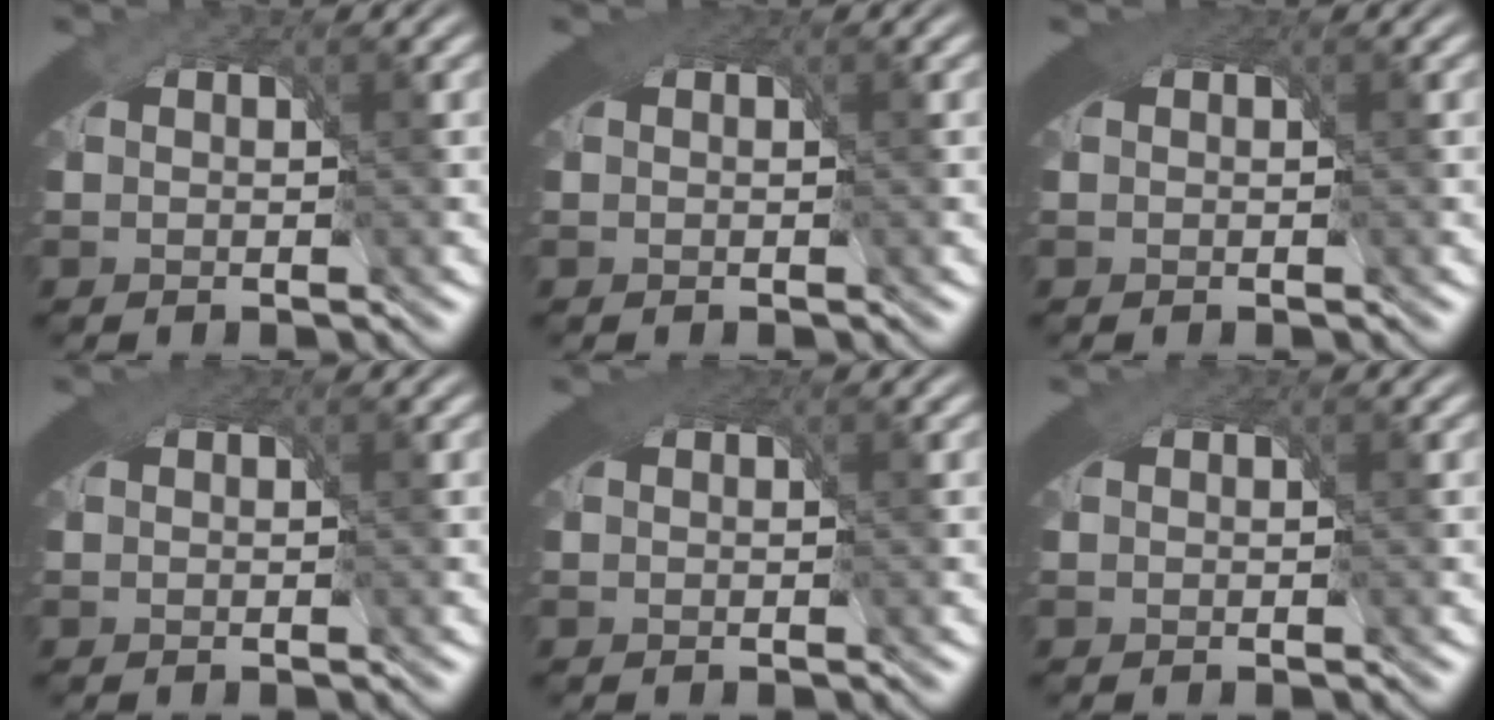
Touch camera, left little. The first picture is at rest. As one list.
[{"total": 1.9, "force": [1.0, 1.0, 1.3], "torque": [-0.024, -0.005, 0.017]}, {"total": 2.0, "force": [1.0, 1.0, 1.4], "torque": [-0.023, -0.004, 0.016]}, {"total": 1.7, "force": [0.9, 1.0, 1.1], "torque": [-0.020, -0.003, 0.015]}, {"total": 2.3, "force": [1.0, 1.2, 1.6], "torque": [-0.030, -0.007, 0.017]}, {"total": 0.8, "force": [0.4, 0.6, 0.4], "torque": [-0.006, -0.002, 0.006]}]